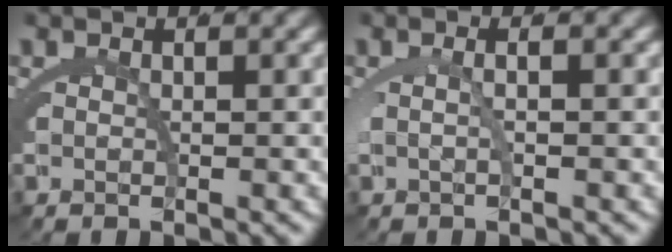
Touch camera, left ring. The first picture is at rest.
{"total": 1.7, "force": [-0.1, -0.1, 1.7], "torque": [-0.035, 0.001, -0.001]}